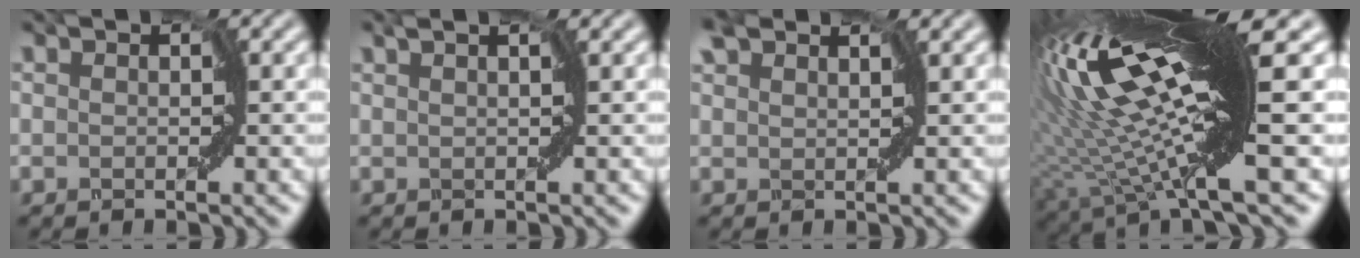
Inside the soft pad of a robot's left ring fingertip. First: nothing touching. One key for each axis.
{"total": 0.8, "fx": 0.6, "fy": -0.2, "fz": 0.4, "tx": -0.013, "ty": 0.001, "tz": 0.012}
{"total": 1.3, "fx": 1.1, "fy": 0.5, "fz": 0.5, "tx": -0.010, "ty": 0.002, "tz": 0.014}
{"total": 14.5, "fx": 5.1, "fy": 2.3, "fz": 13.4, "tx": -0.260, "ty": 0.010, "tz": 0.099}